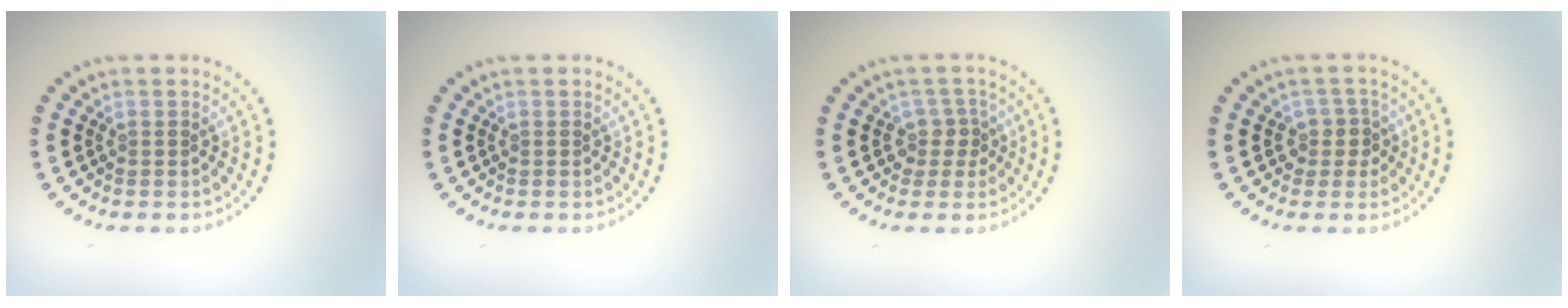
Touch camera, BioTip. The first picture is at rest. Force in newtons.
{"total": 0.0}
{"total": 1.8, "press": 1.5, "slide": 1.0}
{"total": 1.9, "press": 1.6, "slide": 1.1}